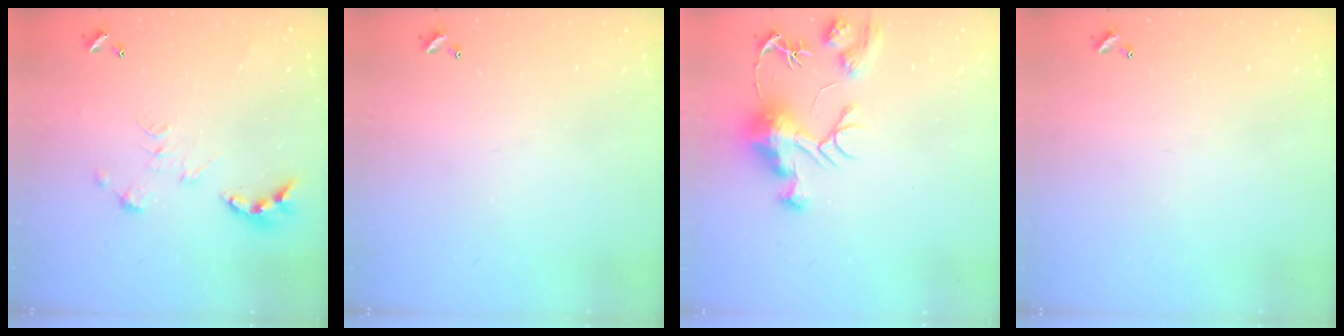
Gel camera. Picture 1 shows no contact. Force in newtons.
{"total": 0.0}
{"total": 12.3, "press": 12.3, "slide": 1.1}
{"total": 0.0}